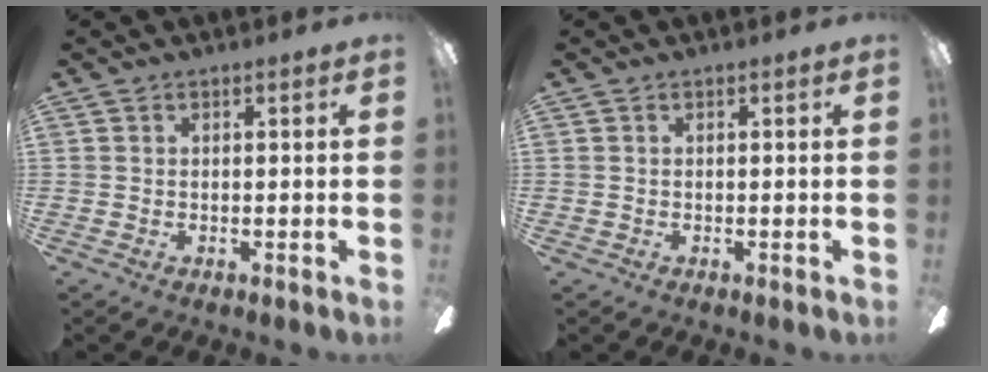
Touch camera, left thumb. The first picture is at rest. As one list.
[{"total": 0.0}]